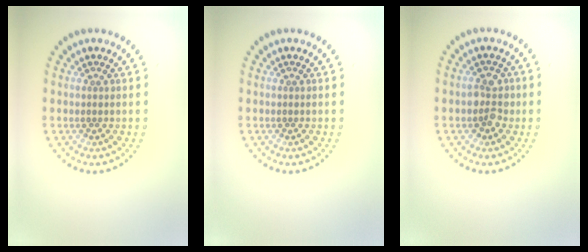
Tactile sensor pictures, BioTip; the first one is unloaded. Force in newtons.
{"total": 0.0}
{"total": 2.4, "press": 2.4, "slide": 0.4}